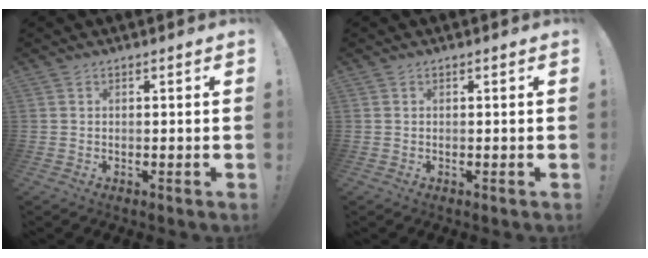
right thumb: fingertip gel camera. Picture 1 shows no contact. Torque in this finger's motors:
{"motor_torque": [-0.18, 0.00, -0.25, 0.14, 0.07]}